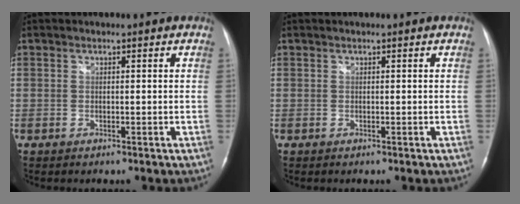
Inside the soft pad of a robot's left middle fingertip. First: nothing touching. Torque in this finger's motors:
{"motor_torque": [0.14, -0.19, -0.09, -0.01]}